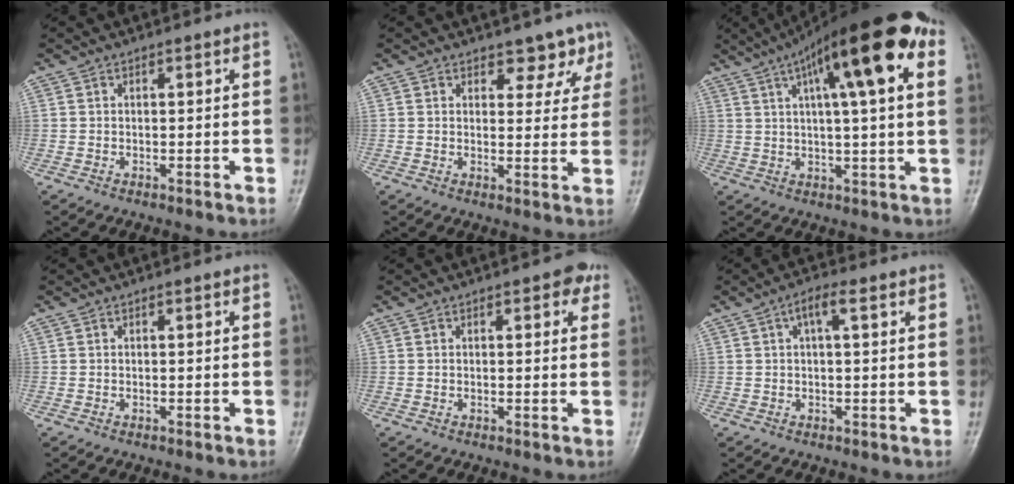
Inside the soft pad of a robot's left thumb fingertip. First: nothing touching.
{"total": 4.7, "force": [3.5, 2.8, 1.6], "torque": [0.016, -0.023, 0.040]}
{"total": 21.9, "force": [8.8, 5.4, 19.3], "torque": [-0.289, 0.023, 0.129]}
{"total": 0.0}
{"total": 2.7, "force": [1.4, 1.4, 1.9], "torque": [-0.008, -0.001, 0.010]}
{"total": 3.6, "force": [1.4, 1.1, 3.2], "torque": [-0.061, 0.015, 0.024]}